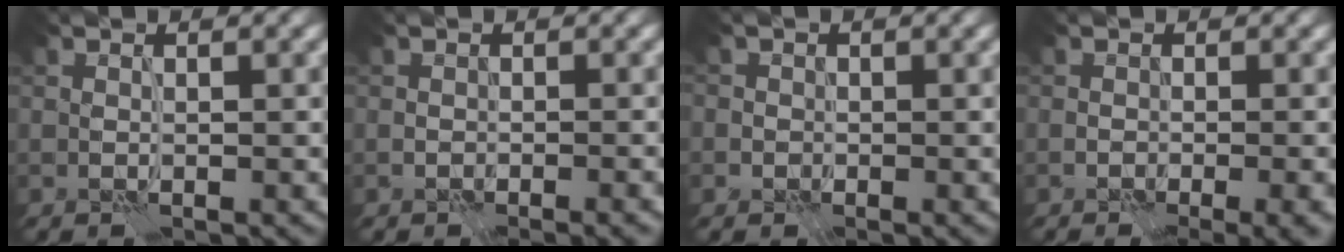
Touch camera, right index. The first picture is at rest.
{"total": 1.5, "force": [-0.9, 0.8, 0.9], "torque": [-0.014, -0.006, -0.006]}
{"total": 1.3, "force": [0.0, 1.3, 0.1], "torque": [0.008, 0.001, -0.003]}
{"total": 3.5, "force": [-1.8, 1.2, 2.8], "torque": [-0.027, -0.010, -0.016]}